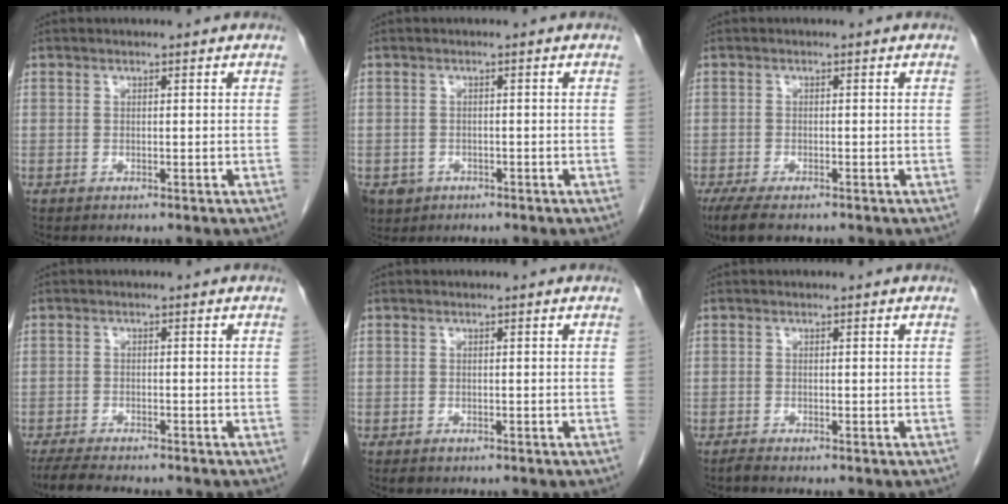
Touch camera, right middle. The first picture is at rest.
{"total": 4.4, "force": [-2.4, 3.6, 1.0], "torque": [-0.020, 0.003, -0.034]}
{"total": 5.0, "force": [-3.7, 1.4, 3.0], "torque": [-0.061, -0.014, -0.058]}
{"total": 5.9, "force": [-5.1, 0.9, 2.8], "torque": [-0.051, -0.017, -0.084]}
{"total": 0.9, "force": [-0.6, 0.6, 0.4], "torque": [-0.010, 0.000, -0.005]}
{"total": 0.6, "force": [-0.6, -0.1, 0.2], "torque": [-0.009, -0.001, -0.013]}